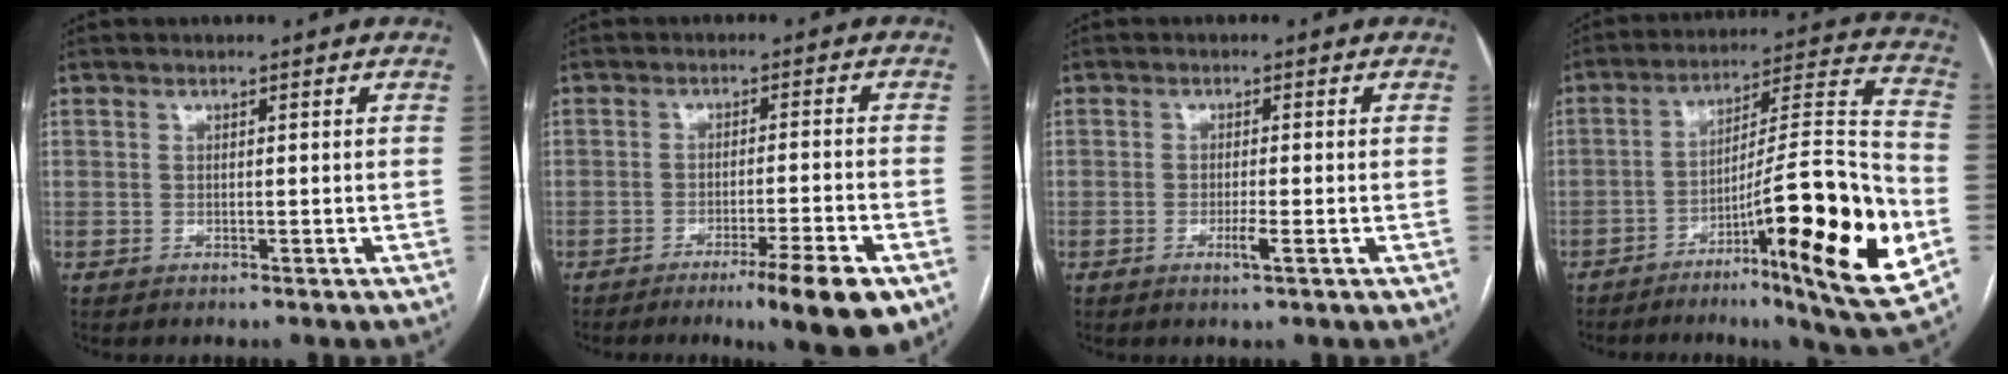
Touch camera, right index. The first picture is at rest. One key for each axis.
{"total": 8.8, "fx": -5.2, "fy": 0.1, "fz": 7.0, "tx": -0.096, "ty": -0.016, "tz": -0.078}
{"total": 2.1, "fx": -0.8, "fy": -0.1, "fz": 1.9, "tx": -0.034, "ty": -0.003, "tz": -0.015}
{"total": 22.1, "fx": -7.4, "fy": 1.7, "fz": 20.7, "tx": -0.279, "ty": 0.006, "tz": -0.108}